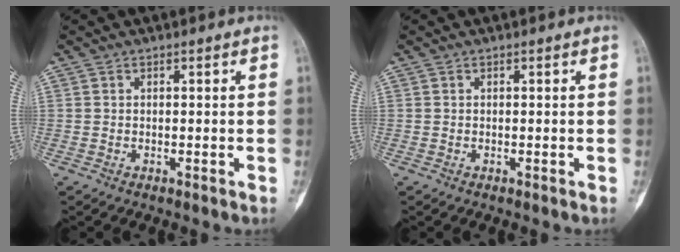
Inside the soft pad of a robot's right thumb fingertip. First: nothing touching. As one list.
[{"total": 0.0}]